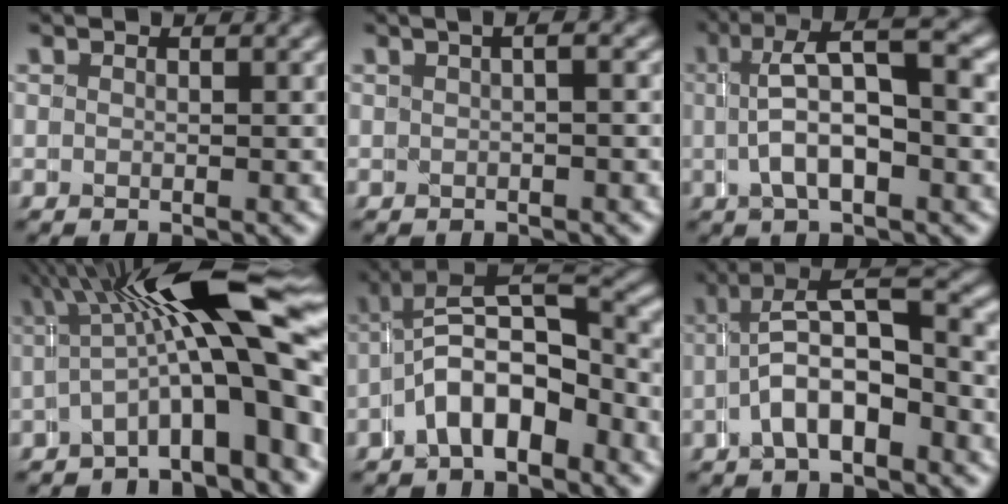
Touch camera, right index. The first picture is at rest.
{"total": 1.8, "force": [0.4, 0.9, 1.5], "torque": [-0.014, 0.018, -0.002]}
{"total": 5.9, "force": [1.0, 1.6, 5.6], "torque": [-0.082, 0.019, 0.011]}
{"total": 10.6, "force": [-0.7, 3.4, 10.0], "torque": [-0.168, -0.002, -0.002]}
{"total": 6.4, "force": [-1.2, 3.3, 5.4], "torque": [-0.076, 0.004, -0.022]}
{"total": 5.2, "force": [-0.7, 1.5, 5.0], "torque": [-0.076, 0.006, -0.012]}